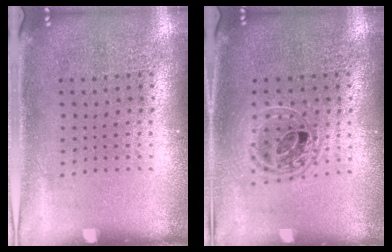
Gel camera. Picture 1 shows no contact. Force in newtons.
{"total": 1.7, "press": 1.4, "slide": 0.9}